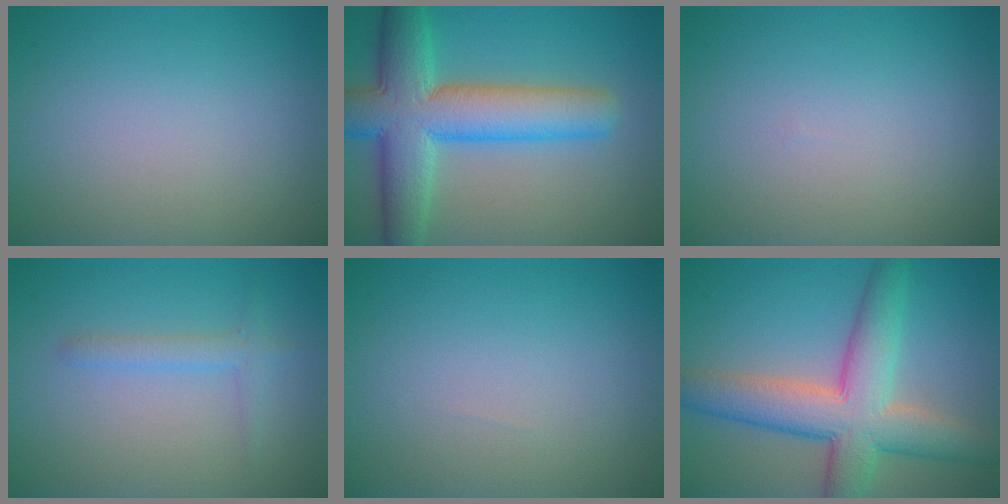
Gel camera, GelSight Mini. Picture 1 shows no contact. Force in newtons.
{"total": 9.7, "press": 9.7, "slide": 0.5}
{"total": 0.0}
{"total": 1.7, "press": 1.7, "slide": 0.1}
{"total": 0.0}
{"total": 8.5, "press": 8.5, "slide": 0.3}